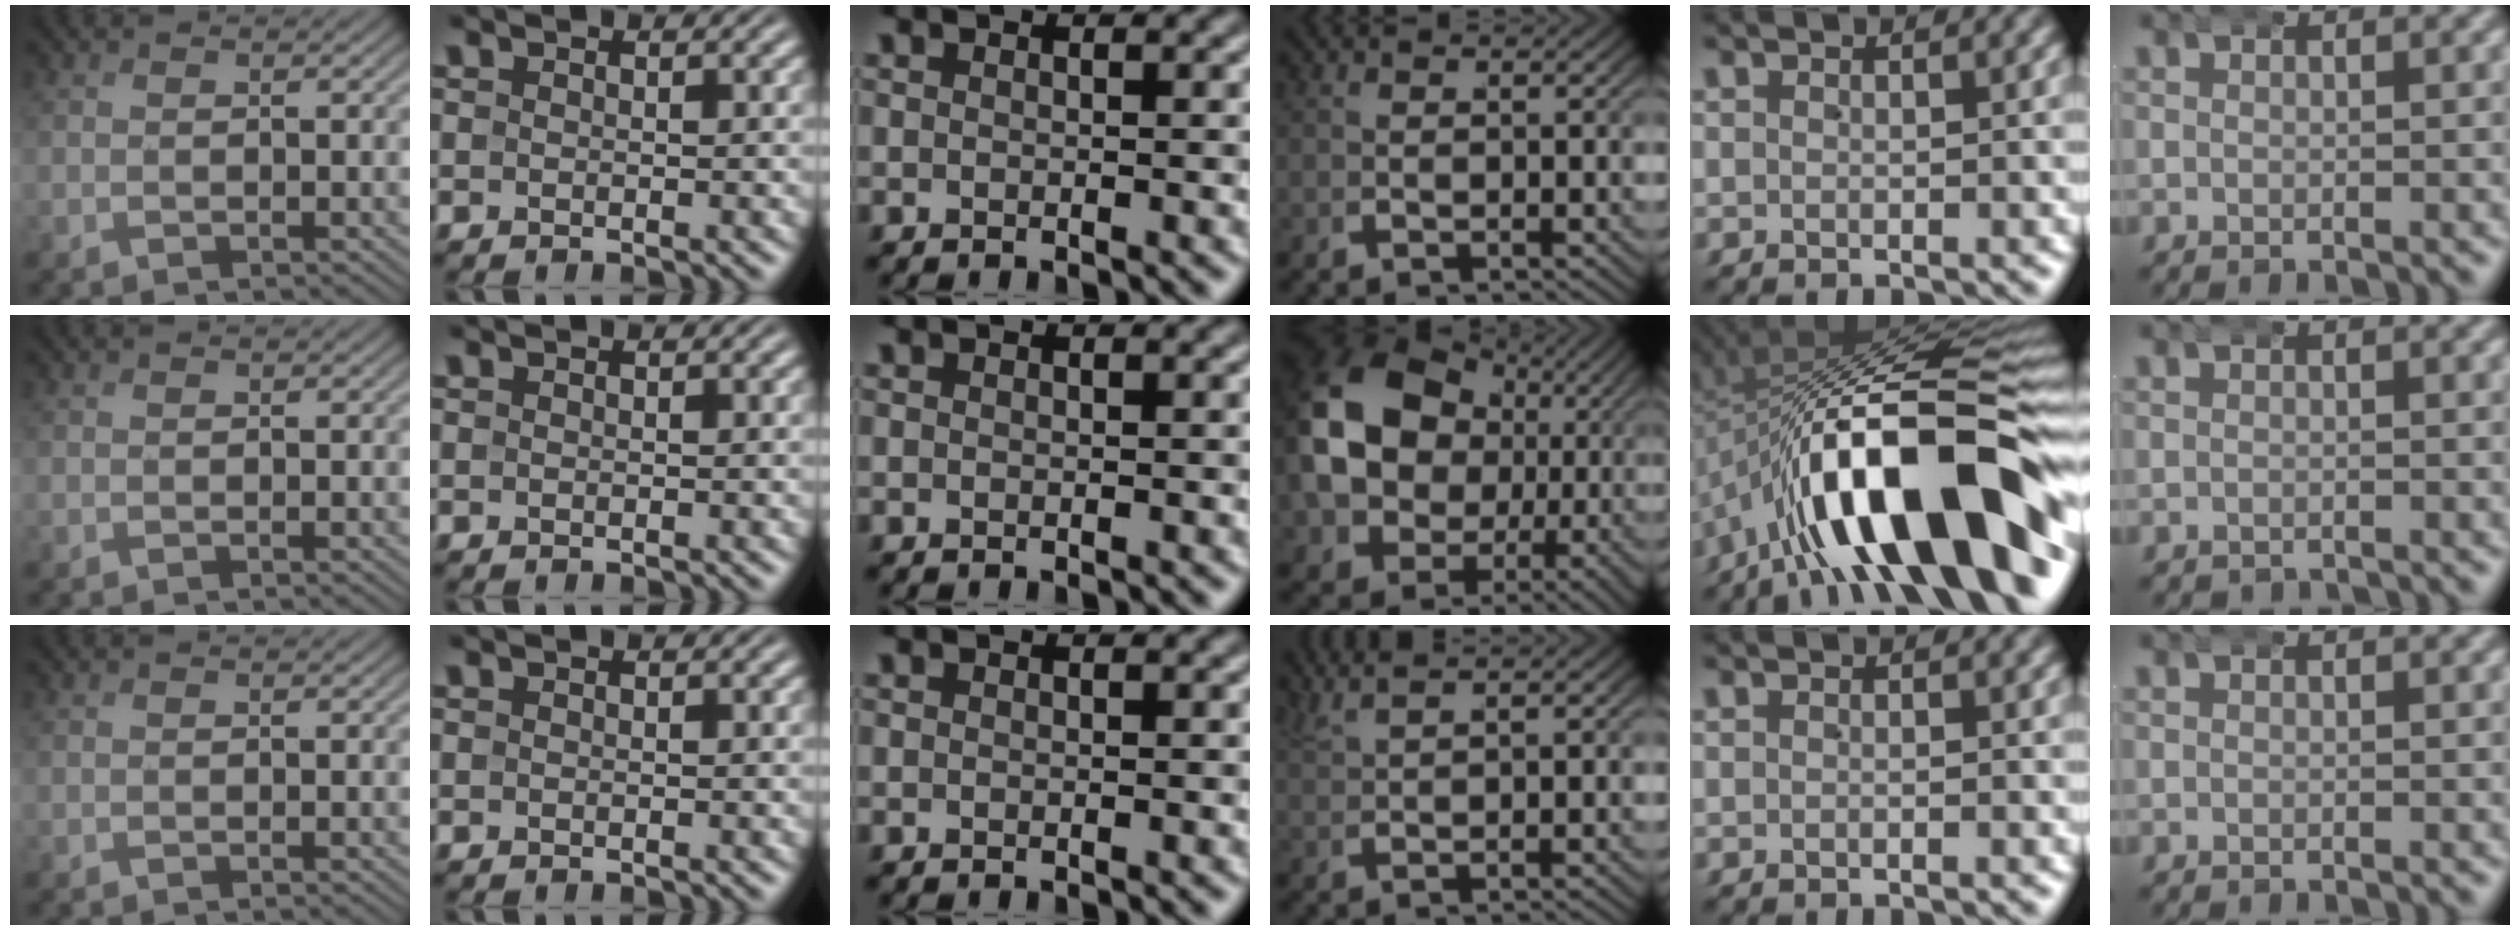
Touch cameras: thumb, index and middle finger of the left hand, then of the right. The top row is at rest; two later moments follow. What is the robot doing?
{"motion": "wrap", "object": "aluminum foil"}